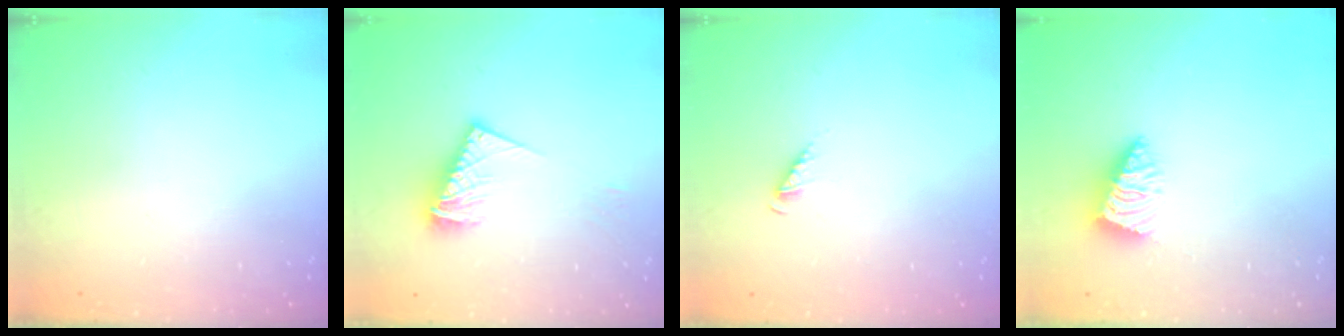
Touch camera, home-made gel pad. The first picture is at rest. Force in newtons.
{"total": 10.4, "press": 10.4, "slide": 0.9}
{"total": 2.8, "press": 2.8, "slide": 0.4}
{"total": 2.4, "press": 2.4, "slide": 0.4}